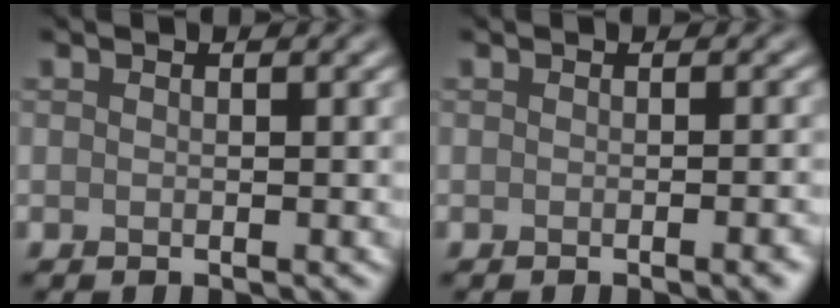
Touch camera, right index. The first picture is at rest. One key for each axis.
{"total": 2.6, "fx": -0.8, "fy": 0.8, "fz": 2.3, "tx": -0.014, "ty": 0.002, "tz": -0.010}